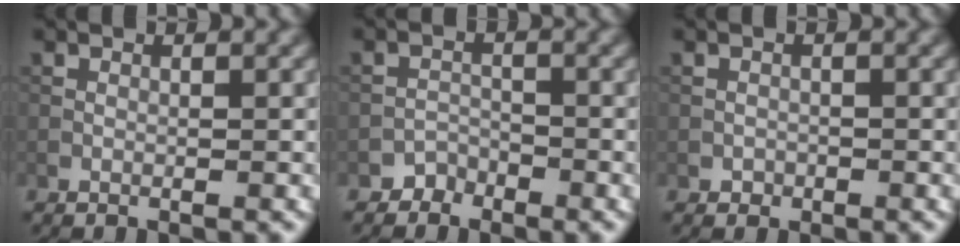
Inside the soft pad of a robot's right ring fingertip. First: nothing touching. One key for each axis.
{"total": 1.4, "fx": -1.2, "fy": 0.8, "fz": -0.3, "tx": 0.010, "ty": 0.011, "tz": -0.019}
{"total": 0.7, "fx": -0.3, "fy": 0.7, "fz": 0.0, "tx": 0.004, "ty": -0.002, "tz": -0.004}